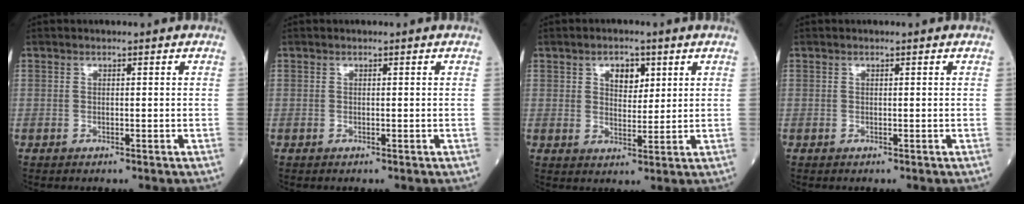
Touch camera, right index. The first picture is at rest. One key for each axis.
{"total": 0.0}
{"total": 4.3, "fx": 2.0, "fy": 2.5, "fz": 2.9, "tx": -0.044, "ty": 0.005, "tz": 0.034}
{"total": 0.0}